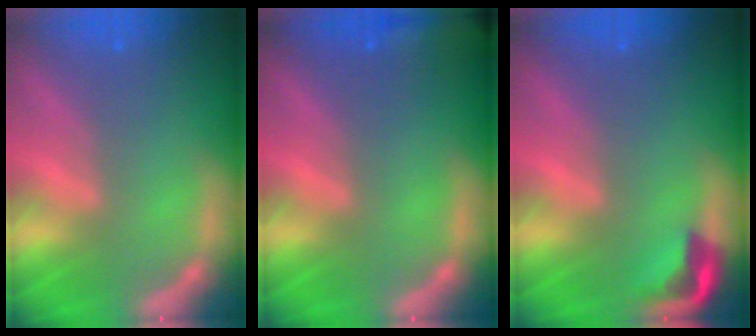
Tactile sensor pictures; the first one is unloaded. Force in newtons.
{"total": 8.5}
{"total": 2.9}